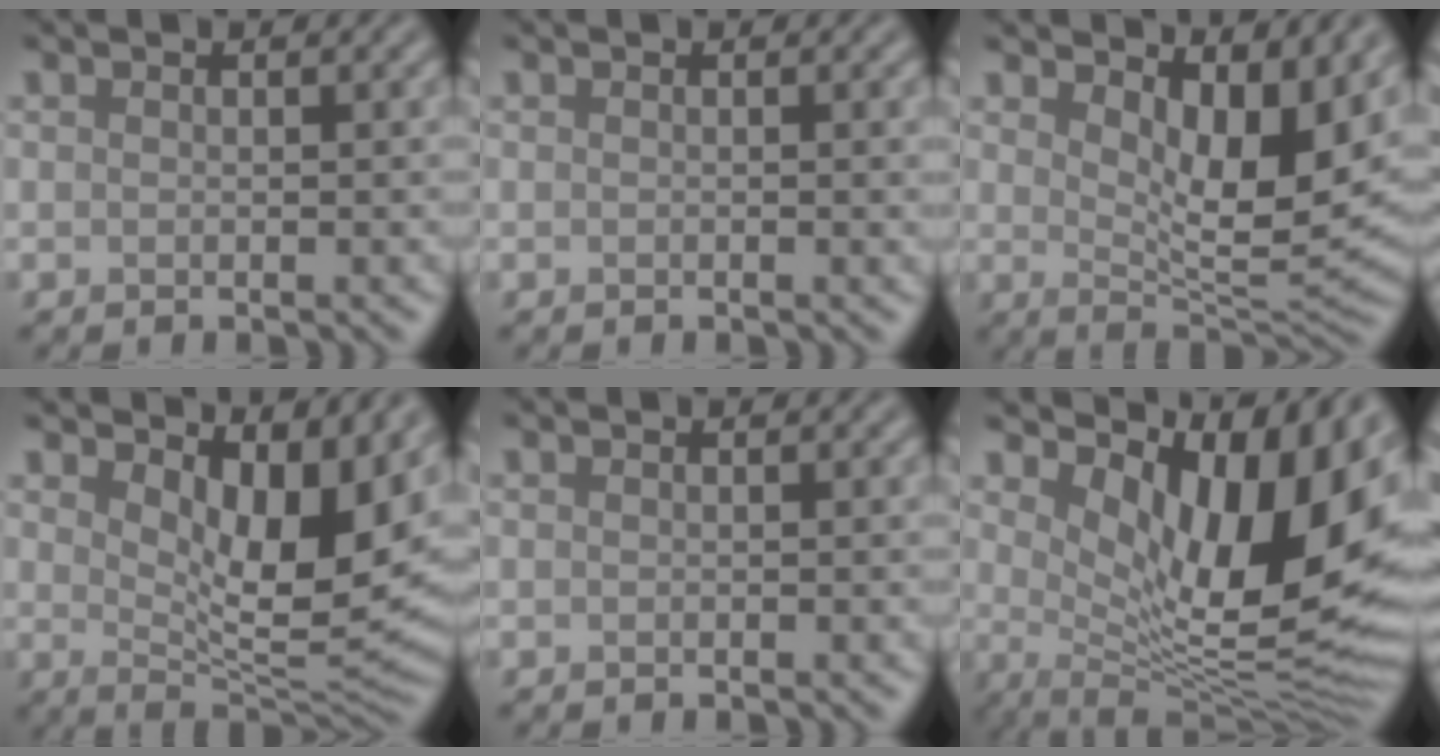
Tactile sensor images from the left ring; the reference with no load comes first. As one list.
[{"total": 0.7, "force": [0.1, 0.1, 0.7], "torque": [-0.005, 0.000, 0.000]}, {"total": 7.7, "force": [3.3, 2.7, 6.4], "torque": [-0.101, -0.023, 0.055]}, {"total": 8.7, "force": [3.5, 3.2, 7.3], "torque": [-0.121, -0.021, 0.059]}, {"total": 0.0}, {"total": 13.6, "force": [3.9, 5.7, 11.8], "torque": [-0.161, -0.016, 0.073]}]